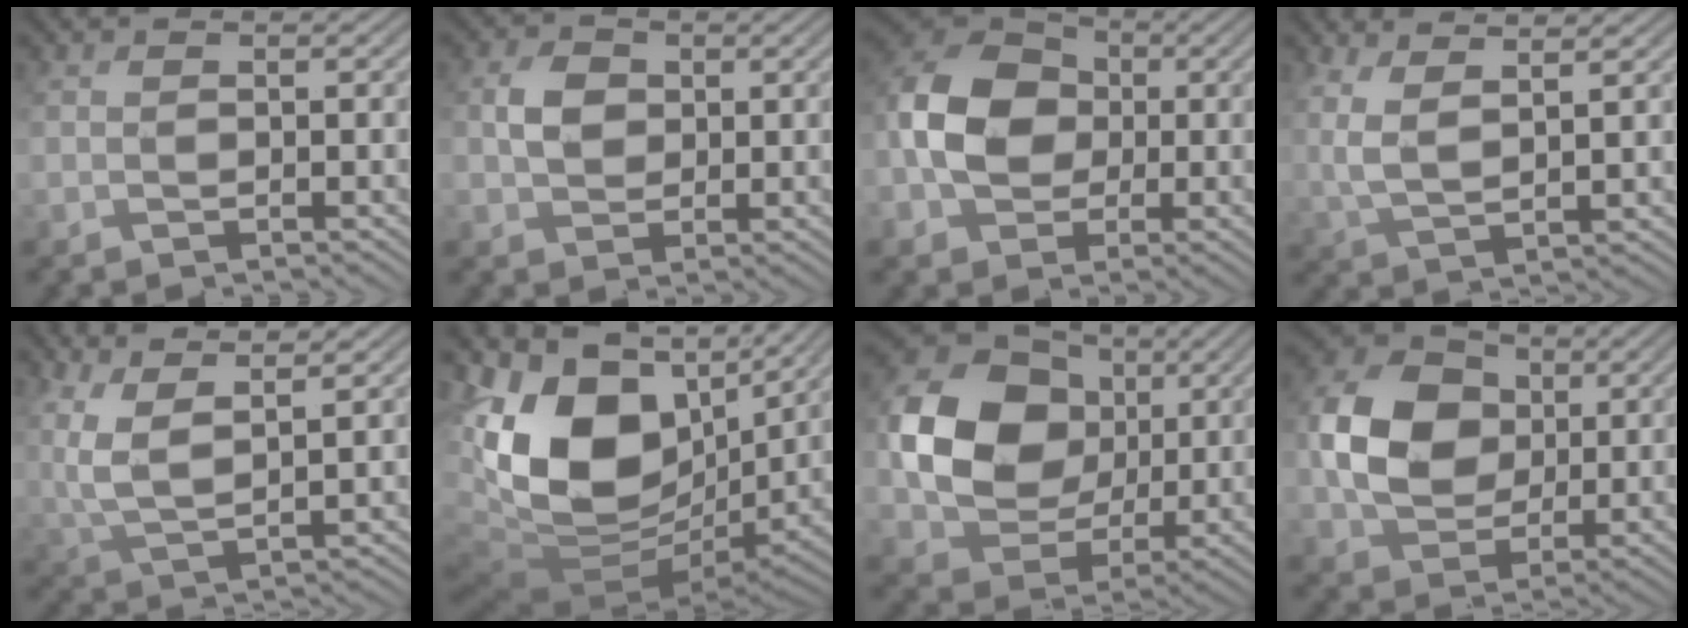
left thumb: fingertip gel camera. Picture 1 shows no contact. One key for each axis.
{"total": 3.0, "fx": 1.2, "fy": 2.6, "fz": 1.0, "tx": -0.023, "ty": 0.011, "tz": 0.019}
{"total": 8.8, "fx": -0.2, "fy": 7.1, "fz": 5.1, "tx": -0.125, "ty": 0.015, "tz": -0.022}
{"total": 4.6, "fx": 4.0, "fy": 0.7, "fz": 2.1, "tx": -0.051, "ty": 0.009, "tz": 0.083}
{"total": 6.8, "fx": 5.1, "fy": 1.5, "fz": 4.2, "tx": -0.107, "ty": 0.009, "tz": 0.107}
{"total": 17.9, "fx": 4.3, "fy": 11.8, "fz": 12.7, "tx": -0.281, "ty": -0.014, "tz": 0.099}
{"total": 13.5, "fx": 3.1, "fy": 11.1, "fz": 7.1, "tx": -0.162, "ty": 0.006, "tz": 0.055}
{"total": 9.0, "fx": 1.9, "fy": 7.2, "fz": 4.9, "tx": -0.114, "ty": 0.015, "tz": 0.032}